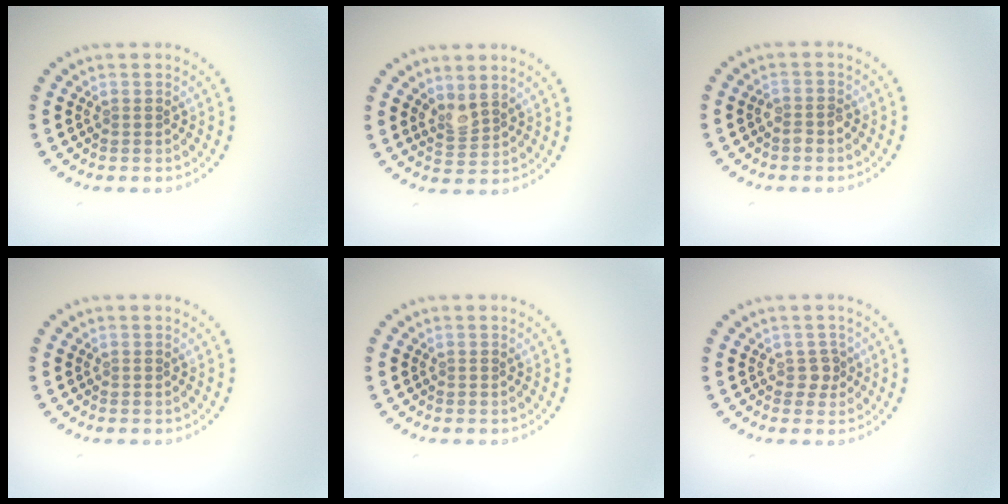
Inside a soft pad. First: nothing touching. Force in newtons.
{"total": 2.0, "press": 1.7, "slide": 1.1}
{"total": 1.1, "press": 1.0, "slide": 0.4}
{"total": 0.0}
{"total": 0.0}
{"total": 1.3, "press": 1.1, "slide": 0.7}